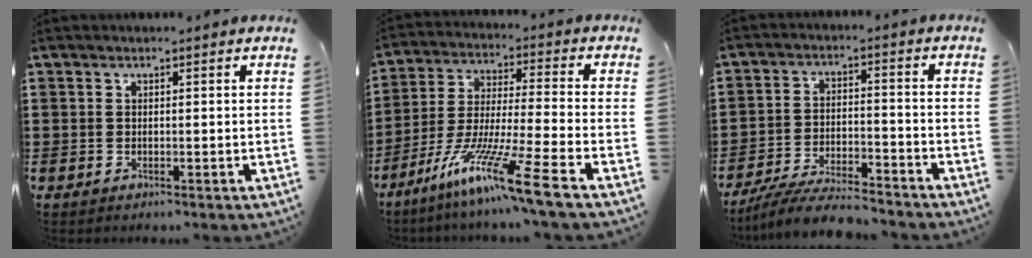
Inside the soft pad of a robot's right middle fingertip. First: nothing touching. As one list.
[{"total": 12.4, "force": [-8.8, -0.6, 8.7], "torque": [-0.173, -0.008, -0.170]}, {"total": 7.1, "force": [-6.6, 0.6, 2.5], "torque": [-0.055, -0.002, -0.128]}]